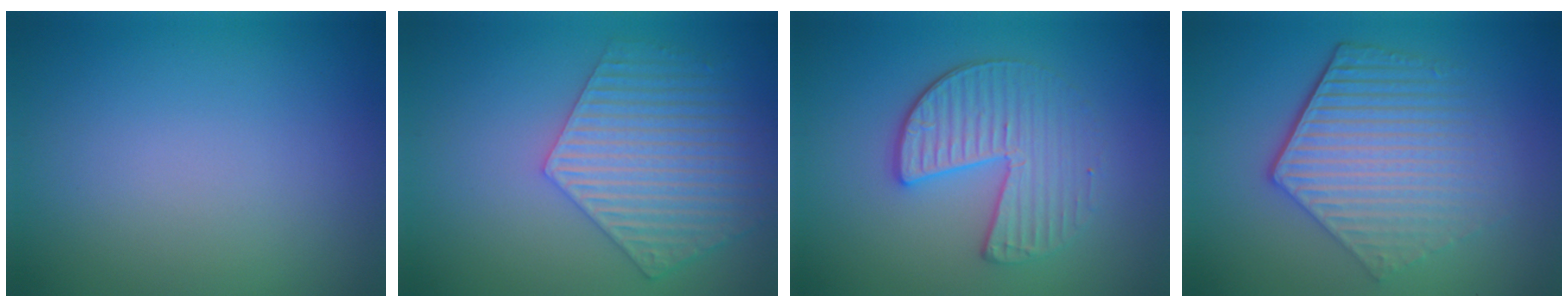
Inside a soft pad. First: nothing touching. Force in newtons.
{"total": 5.8, "press": 4.6, "slide": 3.5}
{"total": 3.8, "press": 3.4, "slide": 1.7}
{"total": 6.1, "press": 4.4, "slide": 4.2}